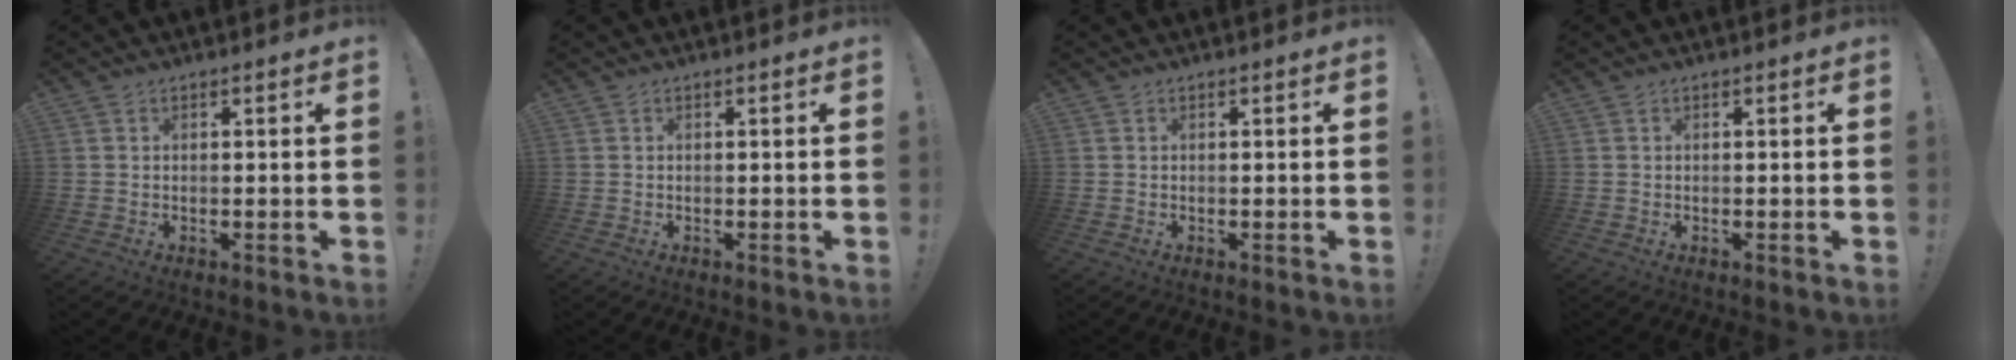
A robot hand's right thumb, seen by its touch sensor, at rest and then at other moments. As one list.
[{"total": 0.0}, {"total": 0.0}, {"total": 0.0}]